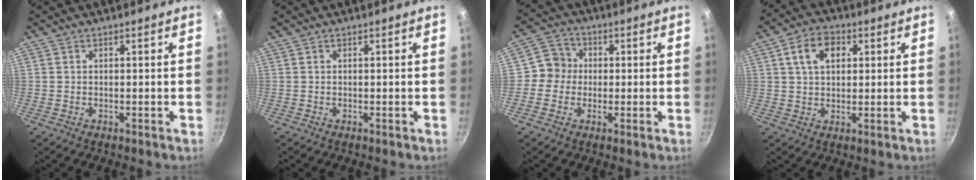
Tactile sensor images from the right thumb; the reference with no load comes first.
{"total": 0.0}
{"total": 5.7, "force": [-0.3, 5.5, 1.6], "torque": [0.007, 0.013, -0.023]}
{"total": 7.9, "force": [2.5, 5.3, 5.2], "torque": [-0.068, 0.007, 0.037]}